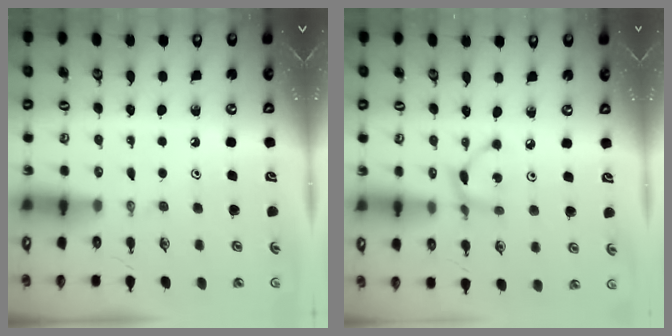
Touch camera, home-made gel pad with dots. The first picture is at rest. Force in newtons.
{"total": 3.2, "press": 3.2, "slide": 0.2}